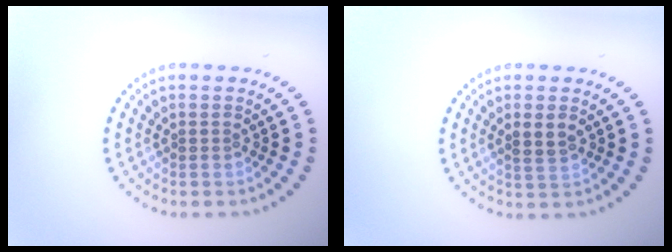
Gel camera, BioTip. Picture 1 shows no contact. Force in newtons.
{"total": 1.9, "press": 1.7, "slide": 0.7}